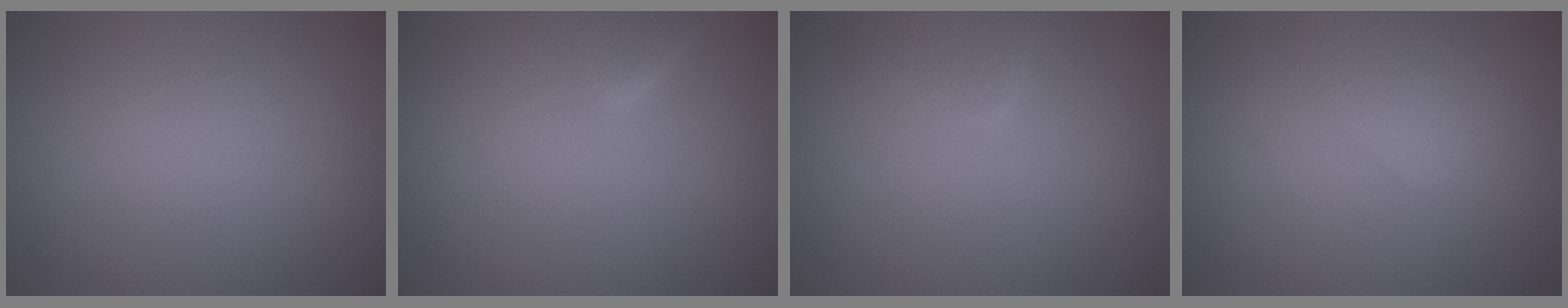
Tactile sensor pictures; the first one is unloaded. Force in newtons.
{"total": 2.5, "press": 2.5, "slide": 0.2}
{"total": 1.6, "press": 1.6, "slide": 0.0}
{"total": 2.4, "press": 2.4, "slide": 0.1}